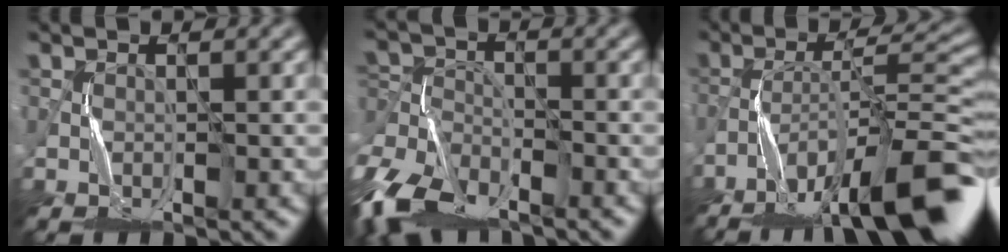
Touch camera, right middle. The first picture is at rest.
{"total": 8.8, "force": [-6.9, 3.8, 3.9], "torque": [-0.079, -0.025, -0.137]}
{"total": 13.1, "force": [-9.0, 2.6, 9.2], "torque": [-0.151, 0.010, -0.145]}